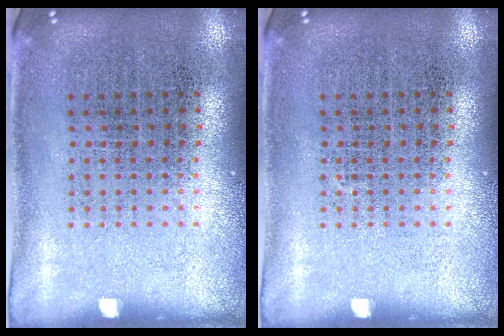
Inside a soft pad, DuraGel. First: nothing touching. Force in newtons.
{"total": 0.0}